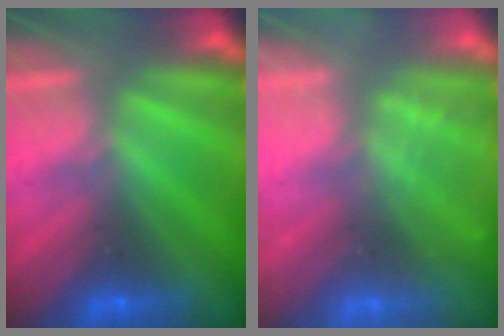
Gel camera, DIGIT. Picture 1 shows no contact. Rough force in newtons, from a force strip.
{"total": 2.4}